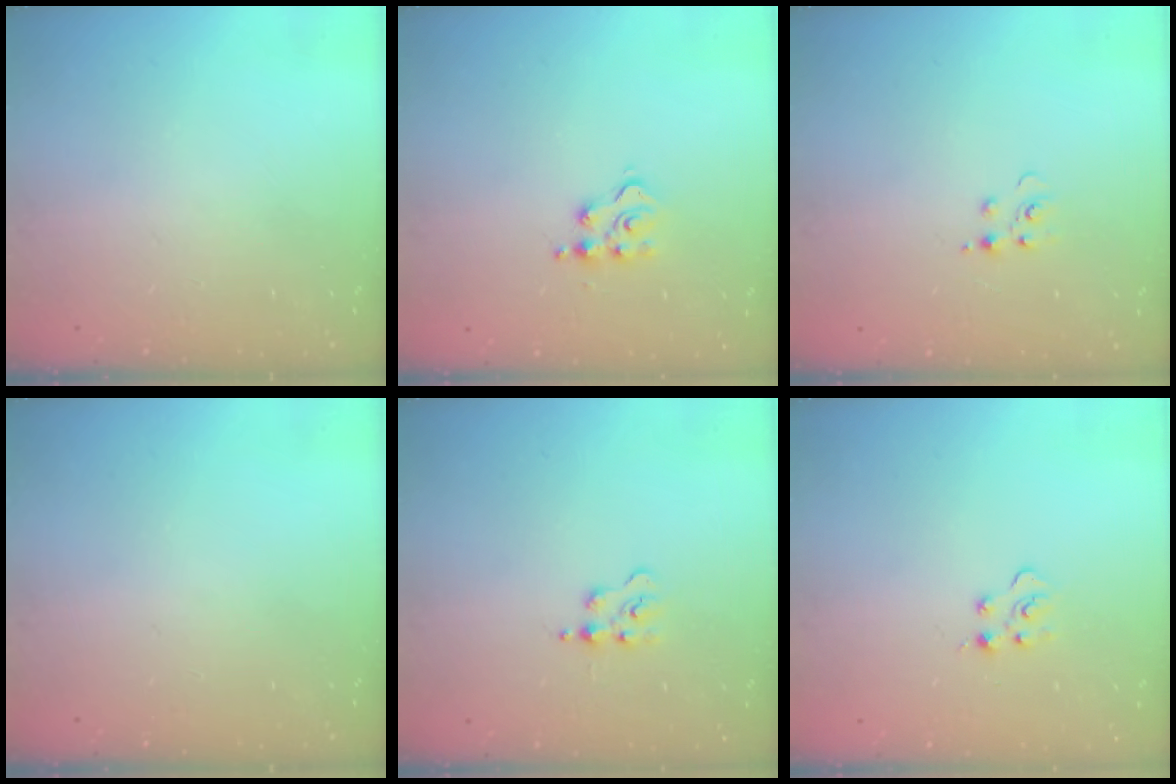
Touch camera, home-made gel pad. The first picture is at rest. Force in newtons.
{"total": 5.1, "press": 5.1, "slide": 0.4}
{"total": 4.7, "press": 4.7, "slide": 0.5}
{"total": 0.0}
{"total": 2.8, "press": 2.7, "slide": 0.5}
{"total": 2.9, "press": 2.9, "slide": 0.3}